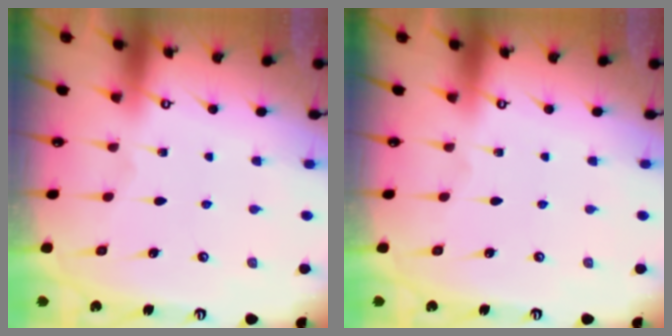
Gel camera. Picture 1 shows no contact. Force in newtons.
{"total": 0.0}